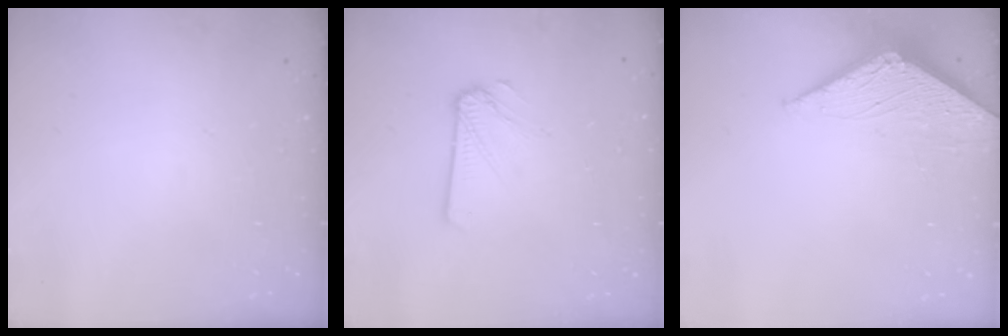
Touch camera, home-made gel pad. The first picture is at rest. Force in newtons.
{"total": 2.5, "press": 2.5, "slide": 0.1}
{"total": 4.0, "press": 4.0, "slide": 0.1}